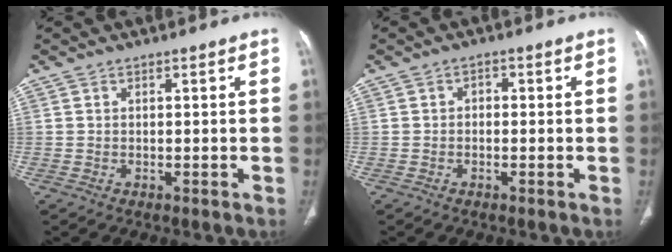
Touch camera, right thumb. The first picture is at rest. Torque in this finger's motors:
{"motor_torque": [0.27, -0.54, -0.20, 0.18, 0.06]}